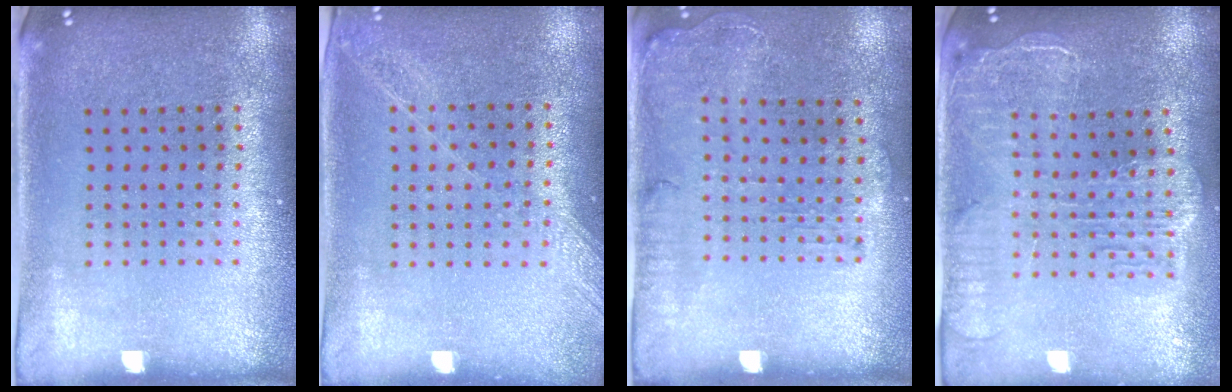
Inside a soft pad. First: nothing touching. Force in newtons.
{"total": 1.3, "press": 1.2, "slide": 0.3}
{"total": 1.3, "press": 1.2, "slide": 0.6}
{"total": 2.4, "press": 2.1, "slide": 1.1}